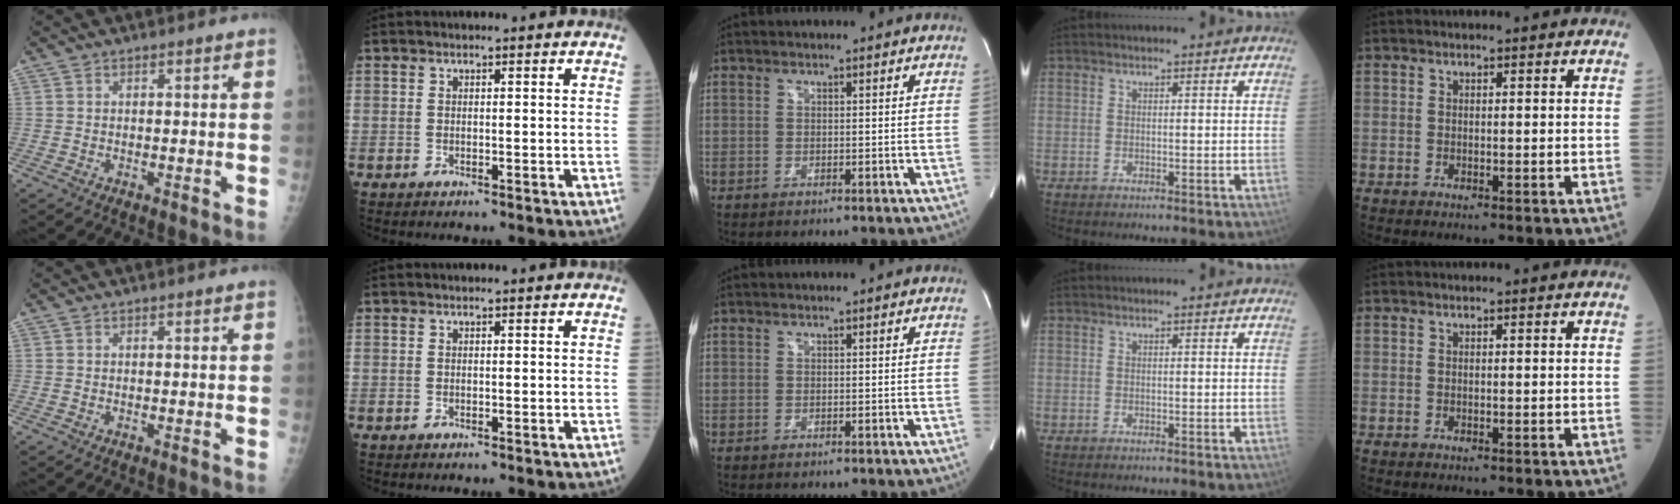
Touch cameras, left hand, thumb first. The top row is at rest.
{}